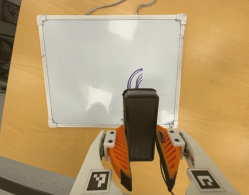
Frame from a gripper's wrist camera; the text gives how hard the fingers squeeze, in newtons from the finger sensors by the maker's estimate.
{"total": 6.6, "left": 5.4, "right": 7.9}